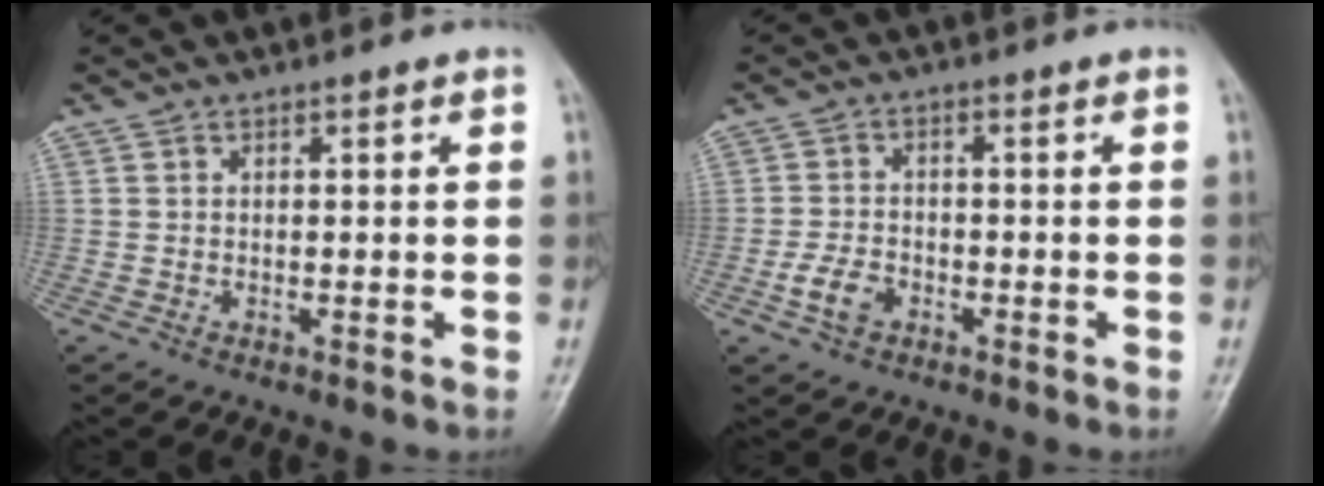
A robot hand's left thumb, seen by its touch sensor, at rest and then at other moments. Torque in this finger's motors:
{"motor_torque": [0.10, 0.28, 0.25, -0.03, 0.26]}